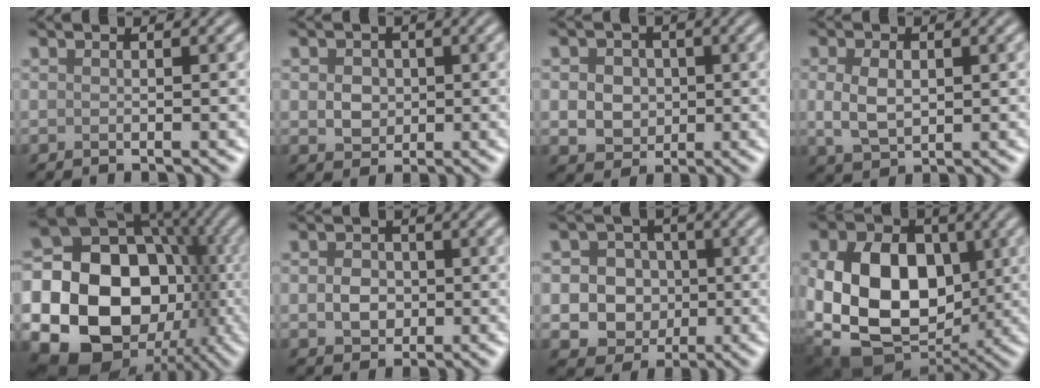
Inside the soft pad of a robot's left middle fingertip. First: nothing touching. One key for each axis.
{"total": 2.5, "fx": 0.2, "fy": 2.2, "fz": 1.3, "tx": -0.022, "ty": -0.002, "tz": 0.001}
{"total": 5.0, "fx": 0.5, "fy": 4.2, "fz": 2.6, "tx": -0.037, "ty": 0.018, "tz": -0.010}
{"total": 3.3, "fx": 0.2, "fy": 2.2, "fz": 2.5, "tx": -0.057, "ty": 0.000, "tz": 0.006}
{"total": 23.7, "fx": -4.2, "fy": 20.4, "fz": 11.3, "tx": -0.196, "ty": -0.020, "tz": -0.105}
{"total": 2.6, "fx": -0.2, "fy": 2.2, "fz": 1.4, "tx": -0.026, "ty": 0.000, "tz": -0.007}
{"total": 7.4, "fx": -0.8, "fy": 6.8, "fz": 2.8, "tx": -0.036, "ty": 0.017, "tz": -0.042}
{"total": 12.8, "fx": -0.6, "fy": 9.2, "fz": 8.8, "tx": -0.171, "ty": -0.016, "tz": -0.011}